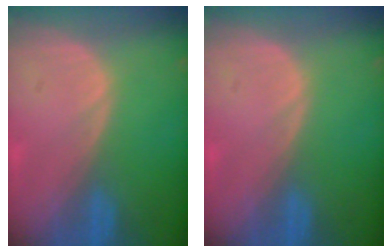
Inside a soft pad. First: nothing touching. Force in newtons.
{"total": 0.0}